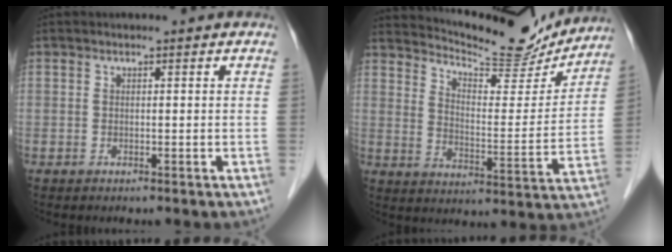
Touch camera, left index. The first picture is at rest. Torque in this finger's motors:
{"motor_torque": [0.50, -0.66, 0.42, 0.07]}